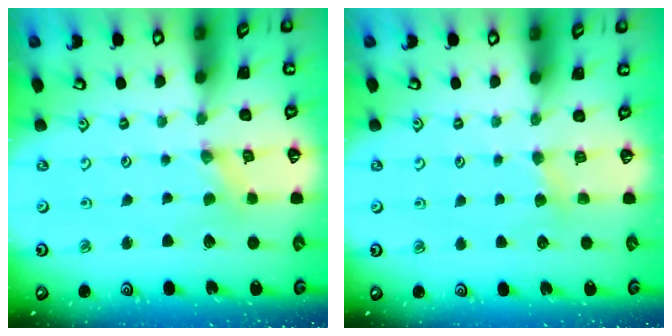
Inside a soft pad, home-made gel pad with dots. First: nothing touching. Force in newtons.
{"total": 2.9, "press": 2.9, "slide": 0.4}